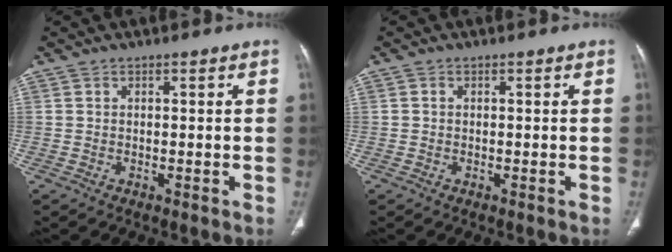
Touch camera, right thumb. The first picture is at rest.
{"total": 0.0}